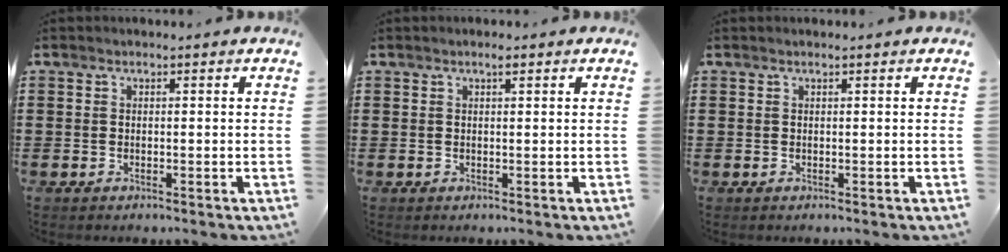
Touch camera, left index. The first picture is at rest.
{"total": 1.1, "force": [0.6, 0.3, 0.9], "torque": [-0.018, 0.003, 0.011]}
{"total": 0.0}